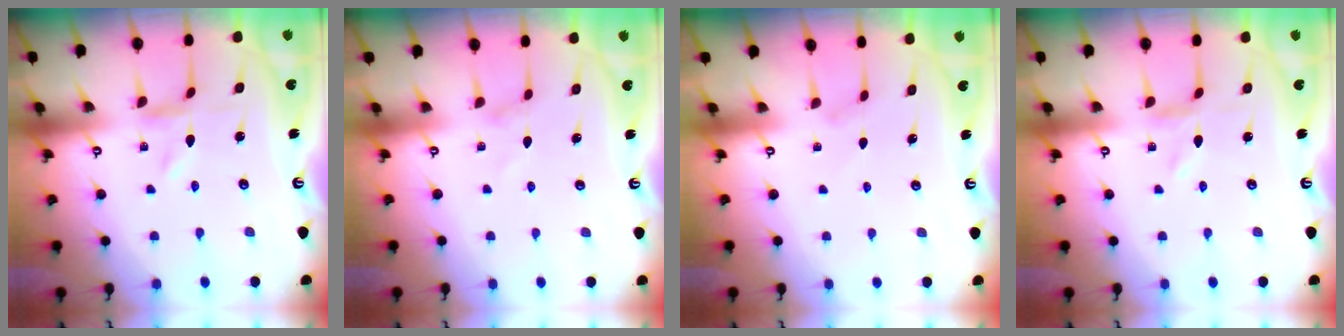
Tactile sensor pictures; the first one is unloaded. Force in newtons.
{"total": 0.5, "press": 0.5, "slide": 0.1}
{"total": 0.0}
{"total": 0.6, "press": 0.6, "slide": 0.2}